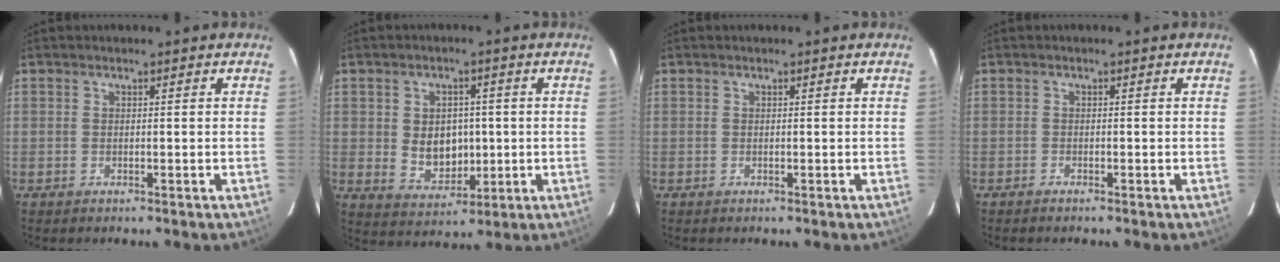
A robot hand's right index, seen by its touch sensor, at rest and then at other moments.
{"total": 7.8, "force": [0.0, 6.1, 4.9], "torque": [-0.094, 0.002, 0.018]}
{"total": 0.0}
{"total": 0.8, "force": [-0.7, 0.2, 0.2], "torque": [-0.009, -0.001, -0.015]}